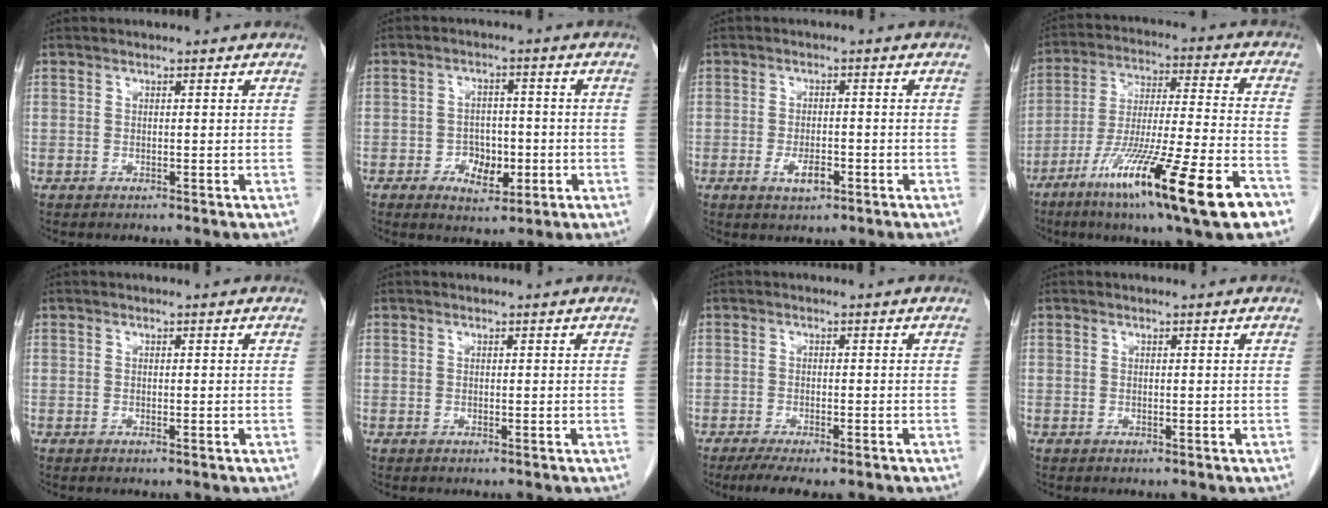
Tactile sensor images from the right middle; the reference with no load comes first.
{"total": 5.2, "force": [-1.7, 3.1, 3.8], "torque": [-0.056, 0.004, -0.020]}
{"total": 3.2, "force": [-1.4, 1.2, 2.7], "torque": [-0.050, 0.000, -0.021]}
{"total": 21.2, "force": [-11.8, 0.5, 17.6], "torque": [-0.279, -0.052, -0.203]}
{"total": 0.0}
{"total": 0.0}
{"total": 6.4, "force": [-4.9, 1.1, 3.9], "torque": [-0.060, -0.015, -0.076]}
{"total": 0.0}